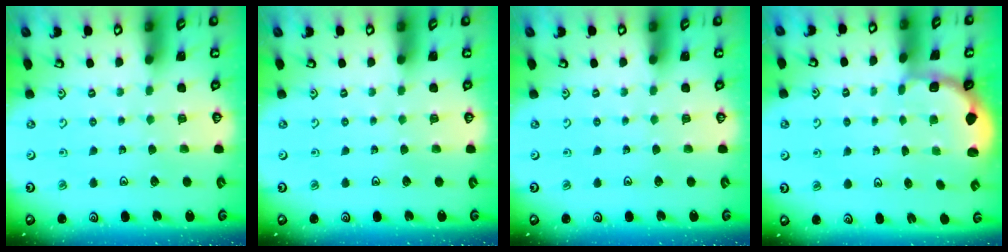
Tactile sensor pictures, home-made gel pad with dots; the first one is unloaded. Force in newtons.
{"total": 0.0}
{"total": 0.0}
{"total": 2.0, "press": 1.8, "slide": 0.8}